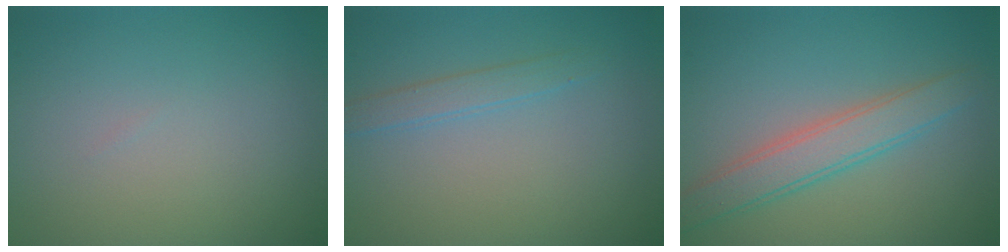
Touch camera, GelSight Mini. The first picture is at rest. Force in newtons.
{"total": 1.6, "press": 1.6, "slide": 0.1}
{"total": 3.6, "press": 3.5, "slide": 0.2}